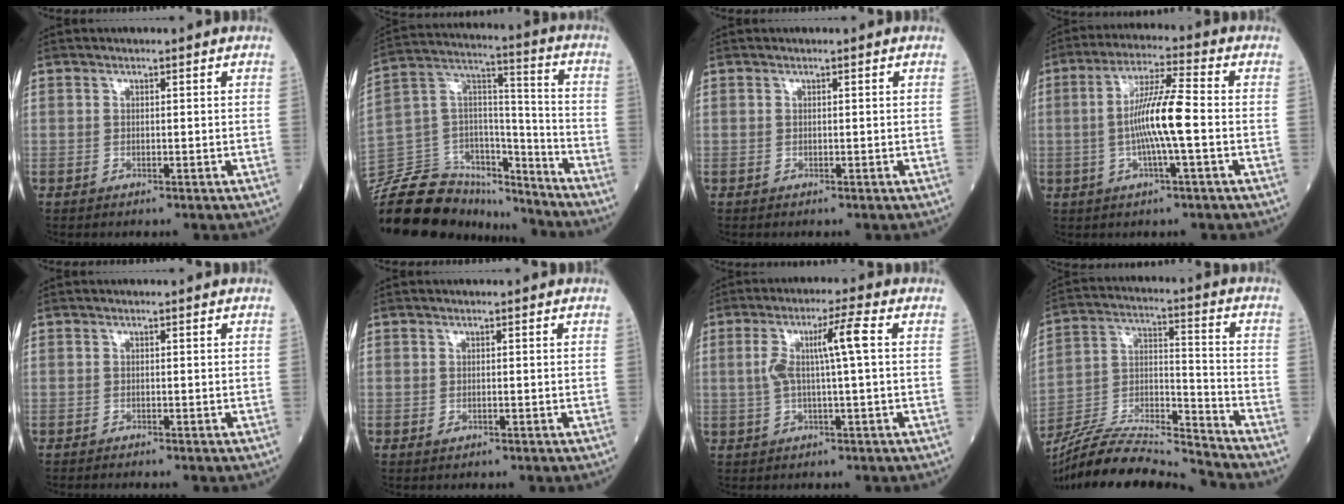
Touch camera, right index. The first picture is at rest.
{"total": 26.3, "force": [-23.0, 8.6, 9.3], "torque": [-0.218, 0.022, -0.380]}
{"total": 0.0}
{"total": 9.4, "force": [-1.1, 0.2, 9.3], "torque": [-0.174, 0.007, -0.028]}
{"total": 1.4, "force": [-1.2, 0.0, 0.6], "torque": [-0.008, 0.000, -0.015]}
{"total": 0.6, "force": [-0.3, 0.3, 0.5], "torque": [-0.008, -0.003, -0.003]}
{"total": 6.5, "force": [0.8, -0.4, 6.4], "torque": [-0.126, 0.015, 0.018]}
{"total": 18.2, "force": [-17.4, -0.3, 5.4], "torque": [-0.101, 0.013, -0.306]}